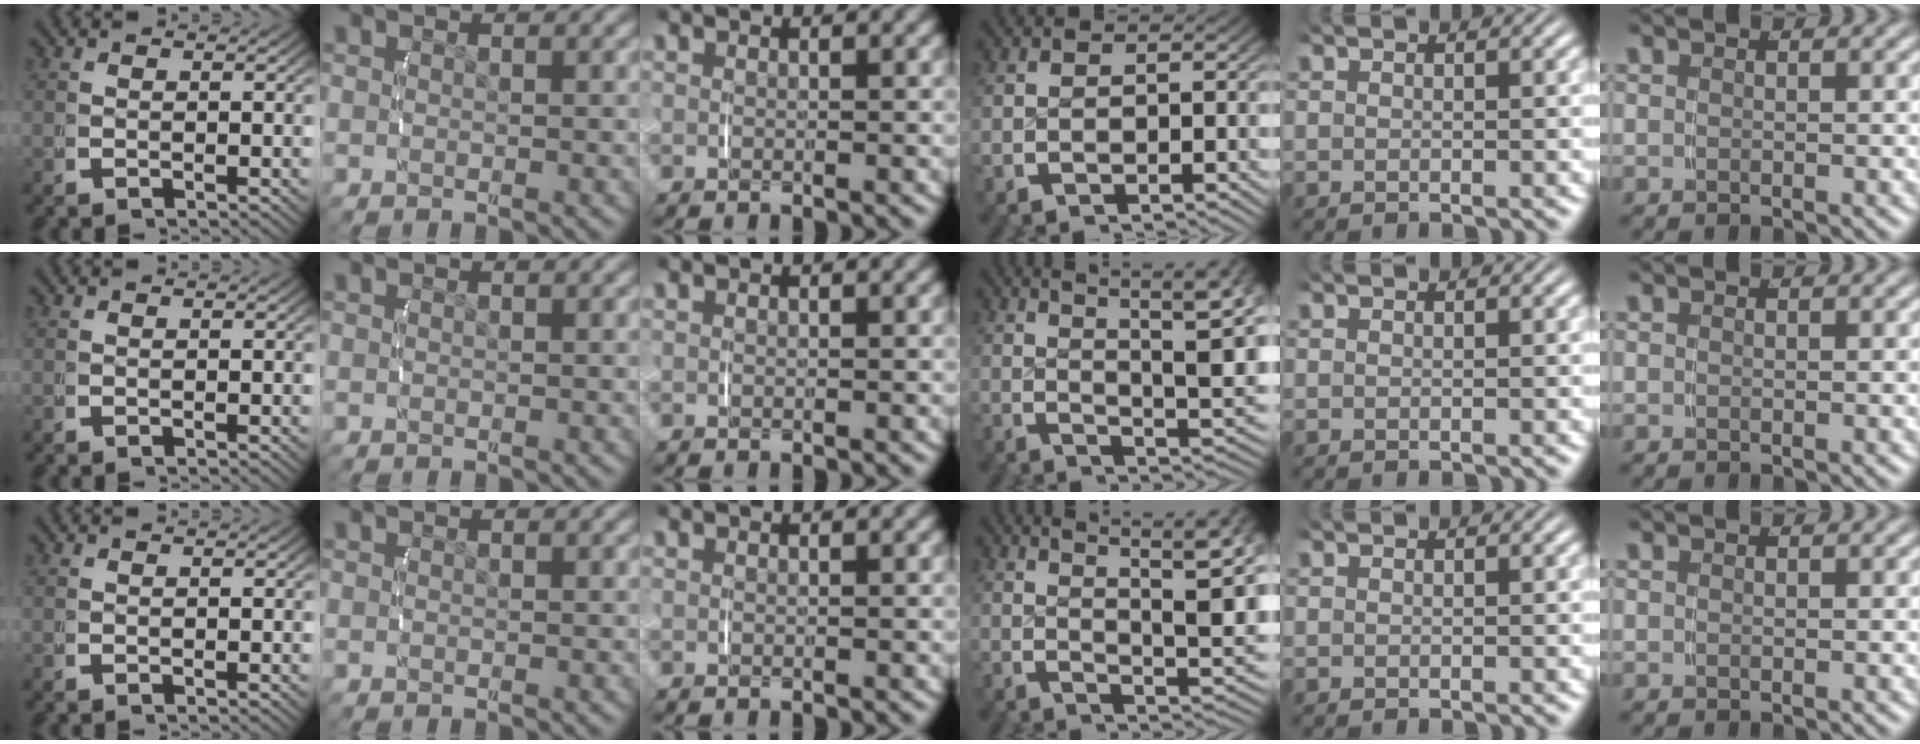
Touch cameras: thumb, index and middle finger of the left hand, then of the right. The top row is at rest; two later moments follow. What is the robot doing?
{"motion": "lift_and_place", "object": "string"}